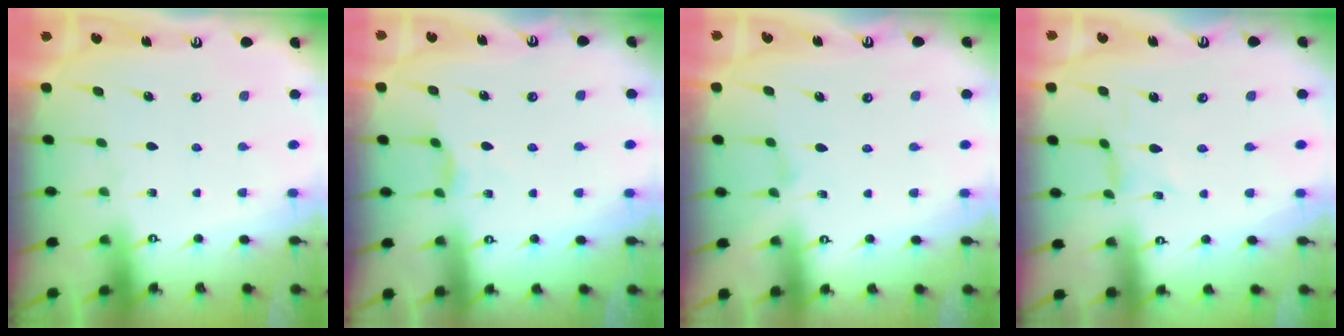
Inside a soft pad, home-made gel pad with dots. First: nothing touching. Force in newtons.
{"total": 3.3, "press": 3.2, "slide": 0.6}
{"total": 2.1, "press": 2.1, "slide": 0.4}
{"total": 0.0}